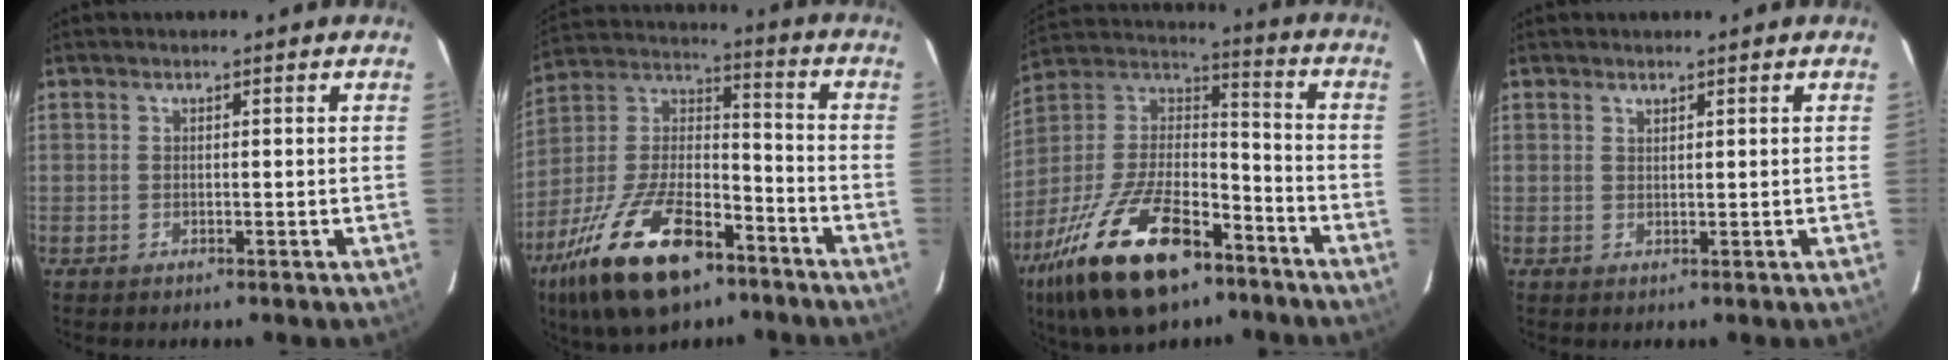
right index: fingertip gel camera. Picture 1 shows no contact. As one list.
[{"total": 23.0, "force": [-13.6, 10.2, 15.5], "torque": [-0.314, -0.009, -0.235]}, {"total": 26.3, "force": [-15.7, 11.9, 17.5], "torque": [-0.353, -0.013, -0.264]}, {"total": 0.8, "force": [0.7, 0.2, 0.2], "torque": [-0.005, 0.001, 0.014]}]